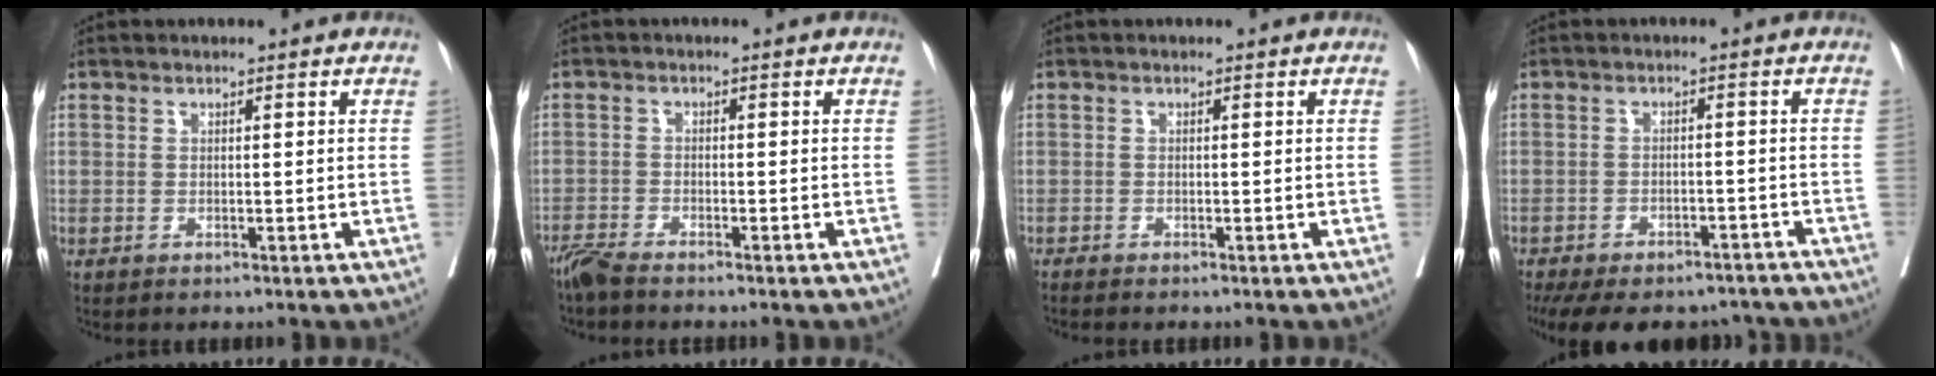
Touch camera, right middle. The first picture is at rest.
{"total": 2.7, "force": [-2.5, -0.1, 1.1], "torque": [-0.023, -0.009, -0.054]}
{"total": 1.0, "force": [-1.0, -0.2, 0.4], "torque": [-0.005, 0.000, -0.018]}
{"total": 16.5, "force": [-13.5, 6.8, 6.4], "torque": [-0.164, -0.004, -0.175]}